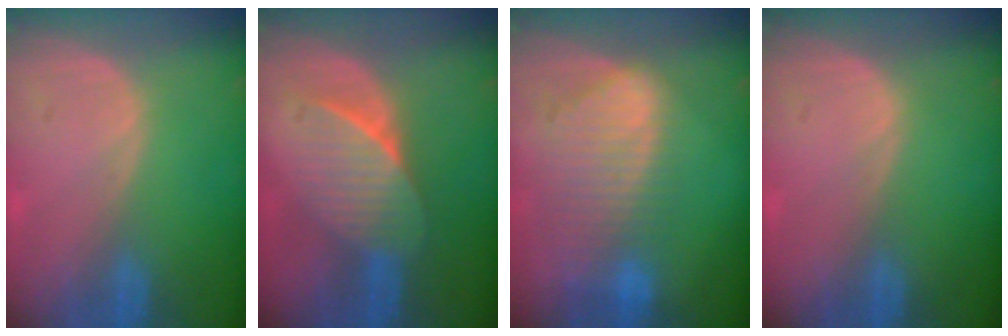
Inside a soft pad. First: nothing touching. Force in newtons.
{"total": 7.7, "press": 6.8, "slide": 3.5}
{"total": 9.4, "press": 8.2, "slide": 4.7}
{"total": 0.0}